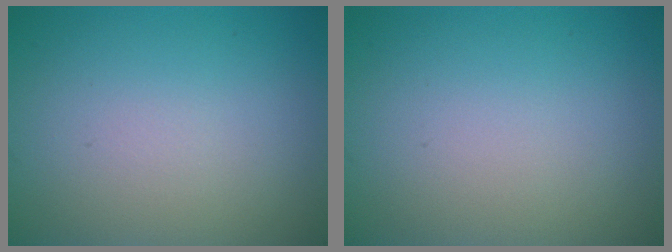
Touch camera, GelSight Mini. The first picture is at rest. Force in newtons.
{"total": 0.0}